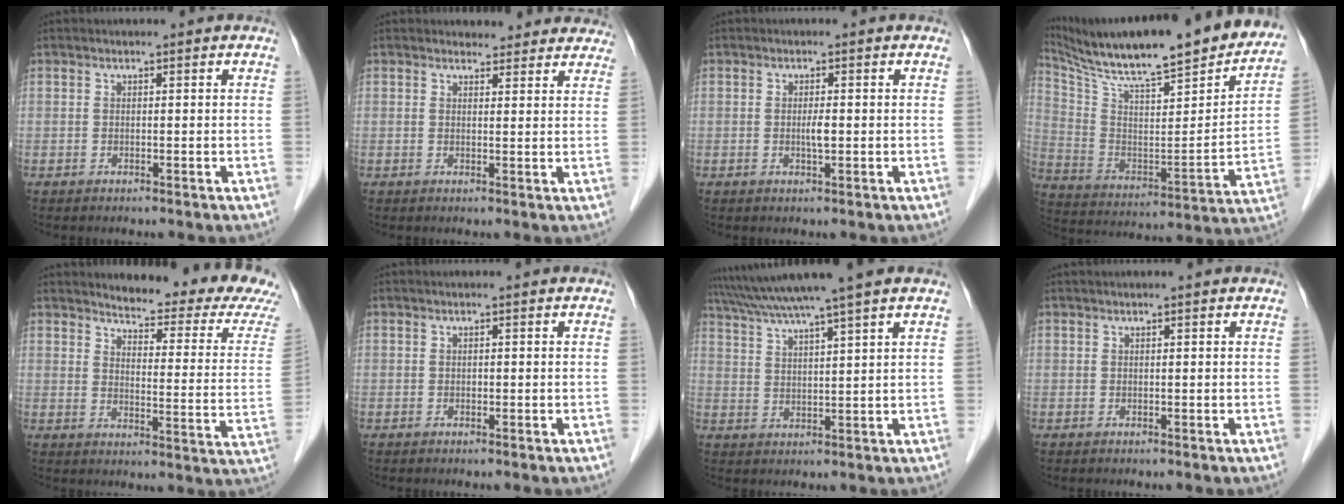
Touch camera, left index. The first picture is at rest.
{"total": 7.2, "force": [6.7, 2.5, 0.5], "torque": [0.022, 0.006, 0.055]}
{"total": 1.5, "force": [-0.3, 0.2, 1.5], "torque": [-0.031, -0.003, -0.005]}
{"total": 30.0, "force": [25.3, 3.9, 15.5], "torque": [-0.265, -0.038, 0.366]}
{"total": 17.1, "force": [15.9, 1.1, 6.1], "torque": [-0.074, -0.086, 0.177]}
{"total": 0.0}
{"total": 10.6, "force": [8.6, -1.9, 5.9], "torque": [-0.107, 0.025, 0.136]}
{"total": 0.9, "force": [0.8, -0.1, 0.5], "torque": [-0.009, 0.015, 0.014]}